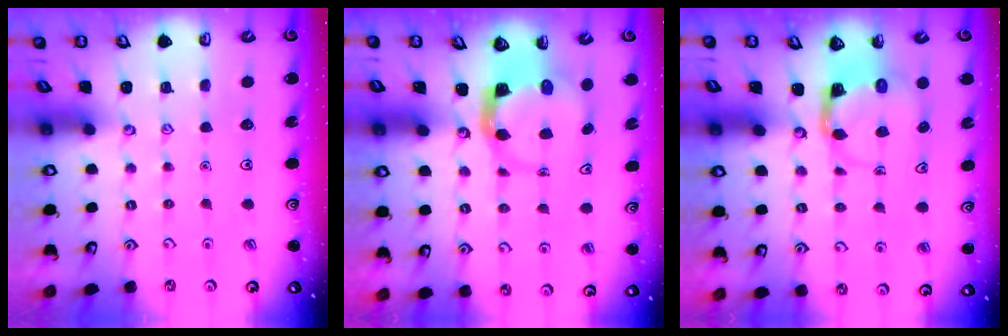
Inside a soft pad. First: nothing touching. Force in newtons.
{"total": 3.8, "press": 3.7, "slide": 0.6}
{"total": 3.8, "press": 3.7, "slide": 0.6}